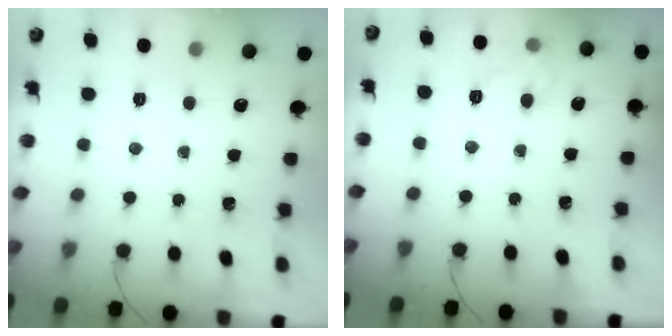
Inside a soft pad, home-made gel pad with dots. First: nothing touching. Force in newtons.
{"total": 8.1, "press": 8.0, "slide": 1.2}